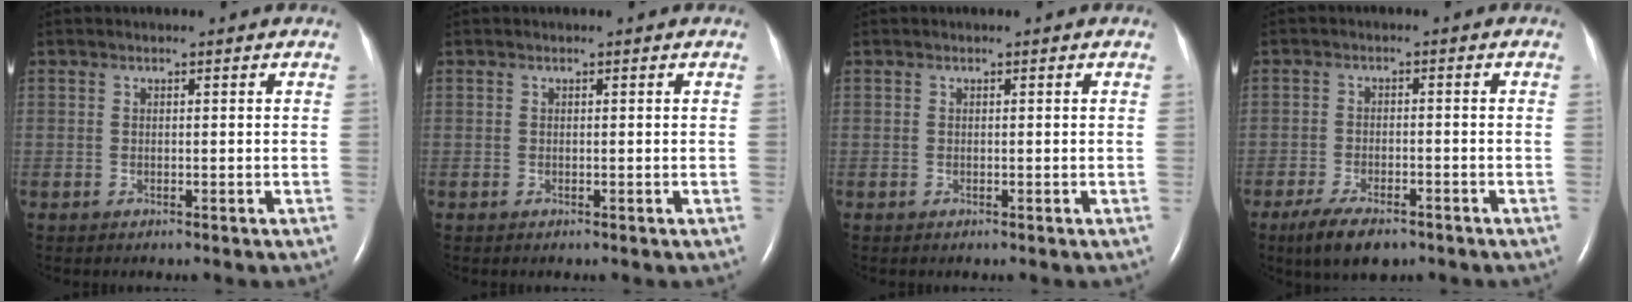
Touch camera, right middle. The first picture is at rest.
{"total": 0.0}
{"total": 0.0}
{"total": 6.9, "force": [-4.9, 2.4, 4.2], "torque": [-0.082, -0.010, -0.081]}